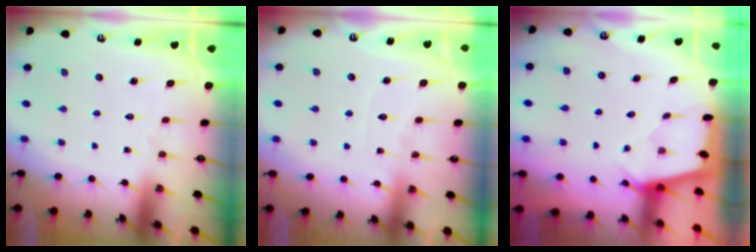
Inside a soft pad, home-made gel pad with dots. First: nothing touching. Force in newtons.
{"total": 6.3, "press": 6.3, "slide": 0.5}
{"total": 2.3, "press": 2.3, "slide": 0.3}